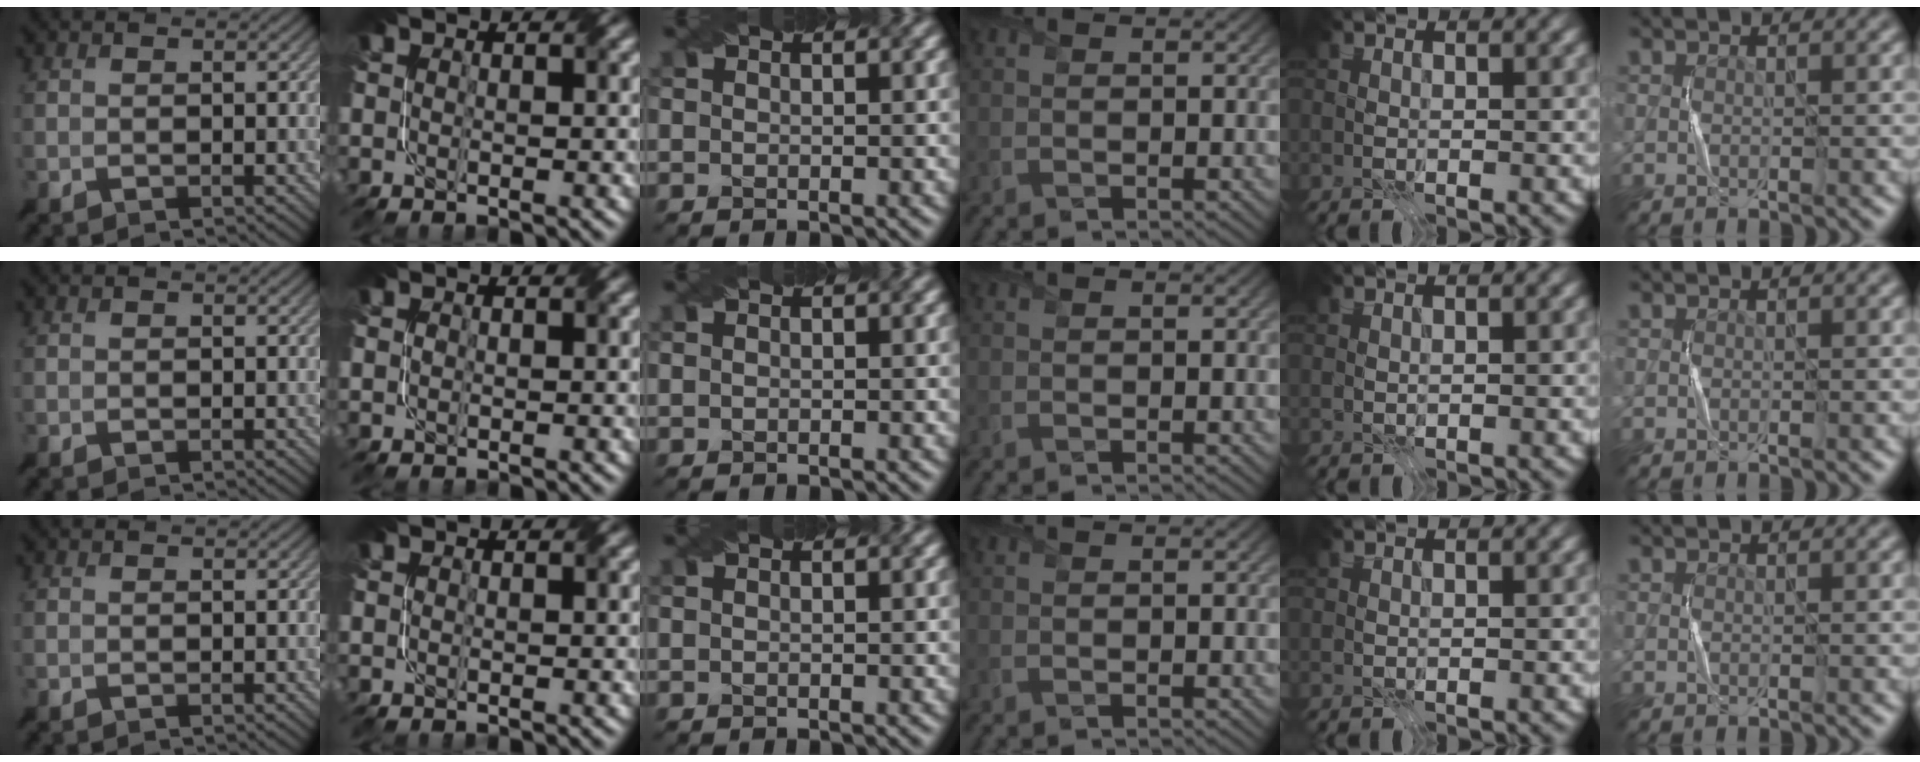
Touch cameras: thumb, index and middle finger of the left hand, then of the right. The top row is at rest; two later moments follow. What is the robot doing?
{"motion": "fold", "object": "coffee filter"}